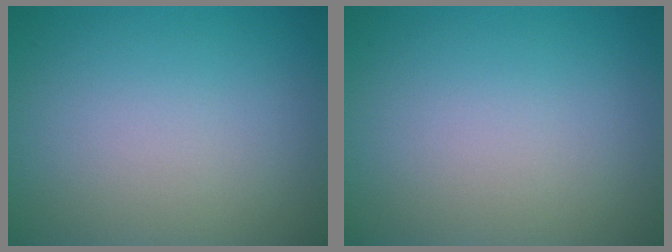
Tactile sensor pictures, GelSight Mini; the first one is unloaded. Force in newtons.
{"total": 0.0}